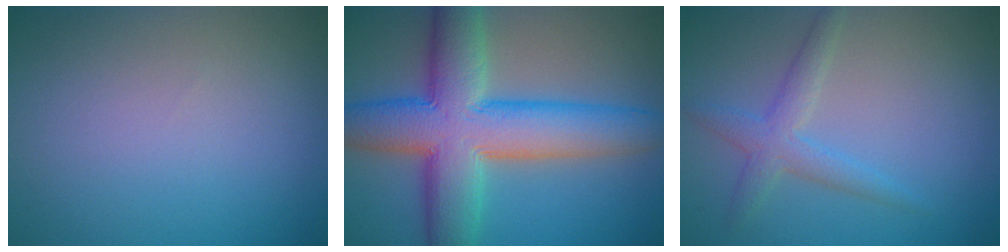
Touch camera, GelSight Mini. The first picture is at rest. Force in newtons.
{"total": 11.5, "press": 11.5, "slide": 0.3}
{"total": 2.6, "press": 2.6, "slide": 0.0}